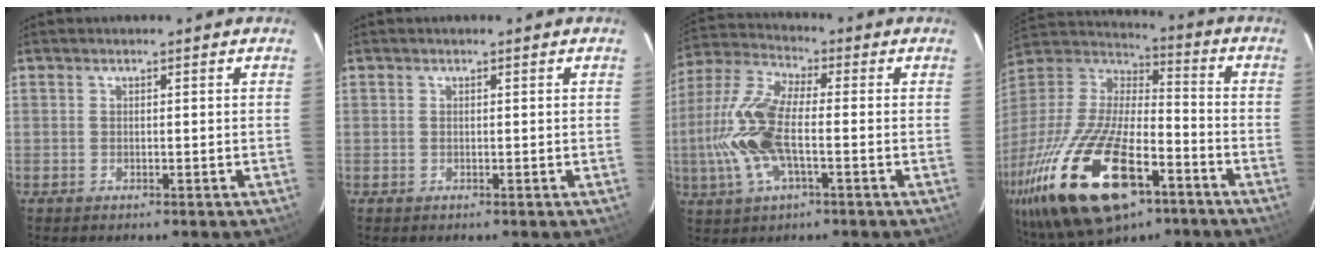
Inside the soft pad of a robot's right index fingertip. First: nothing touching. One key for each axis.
{"total": 0.0}
{"total": 14.3, "fx": -2.5, "fy": 5.3, "fz": 13.0, "tx": -0.288, "ty": 0.004, "tz": -0.056}
{"total": 32.6, "fx": -17.0, "fy": 14.1, "fz": 24.0, "tx": -0.501, "ty": -0.049, "tz": -0.286}